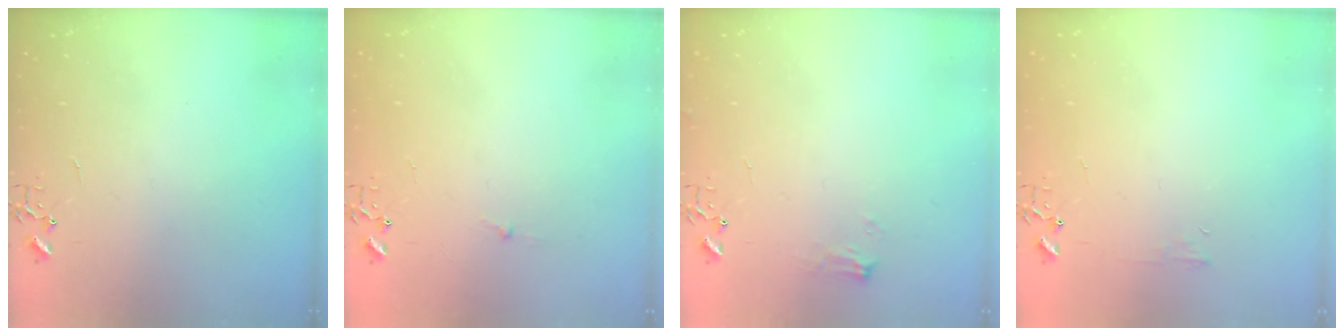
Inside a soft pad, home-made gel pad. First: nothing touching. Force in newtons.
{"total": 2.7, "press": 2.7, "slide": 0.3}
{"total": 6.8, "press": 6.8, "slide": 0.8}
{"total": 4.8, "press": 4.7, "slide": 0.7}